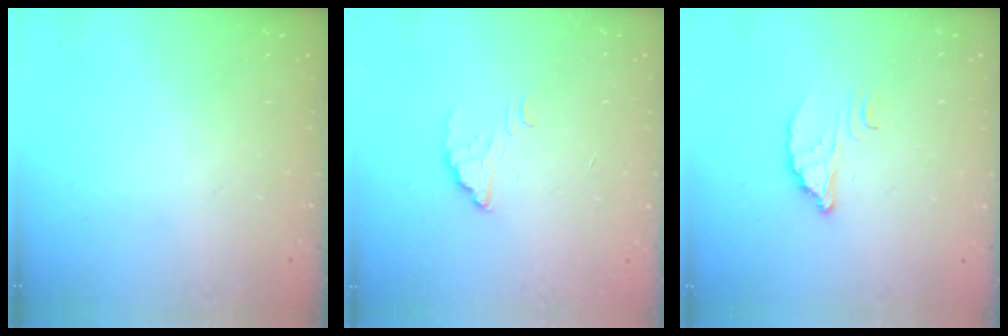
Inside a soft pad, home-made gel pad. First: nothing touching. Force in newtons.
{"total": 2.6, "press": 2.6, "slide": 0.1}
{"total": 3.7, "press": 3.7, "slide": 0.3}